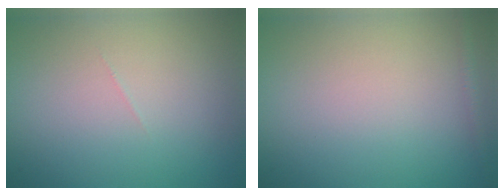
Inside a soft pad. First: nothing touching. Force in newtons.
{"total": 0.8, "press": 0.8, "slide": 0.0}